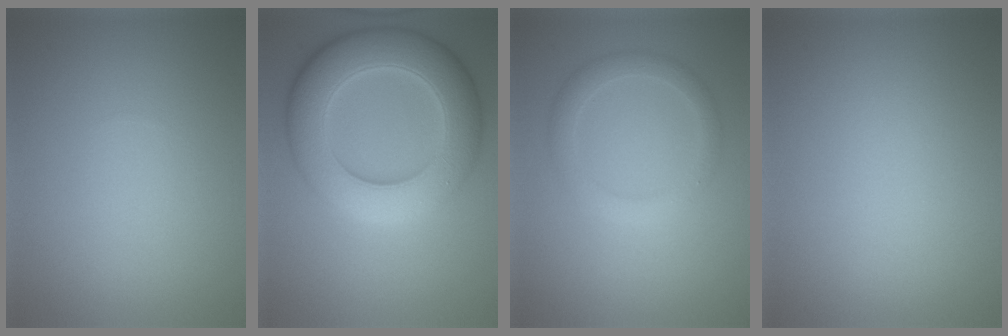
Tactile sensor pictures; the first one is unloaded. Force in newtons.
{"total": 9.7, "press": 9.7, "slide": 0.2}
{"total": 2.3, "press": 2.3, "slide": 0.1}
{"total": 0.0}